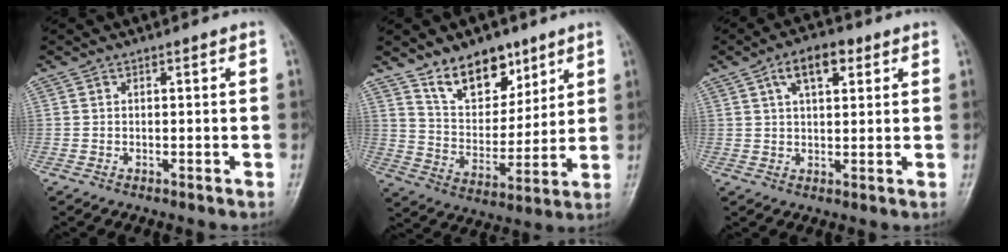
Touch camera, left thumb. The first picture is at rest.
{"total": 12.7, "force": [8.6, 7.2, 5.9], "torque": [-0.055, -0.062, 0.156]}
{"total": 7.2, "force": [3.2, 3.6, 5.3], "torque": [-0.077, 0.001, 0.048]}